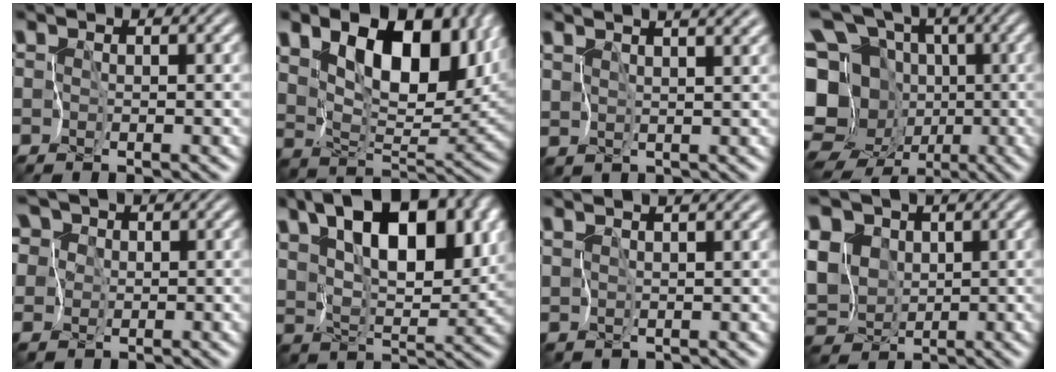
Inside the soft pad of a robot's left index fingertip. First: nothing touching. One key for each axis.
{"total": 12.8, "fx": 5.5, "fy": 6.7, "fz": 9.4, "tx": -0.166, "ty": -0.012, "tz": 0.106}
{"total": 5.5, "fx": 4.0, "fy": 2.1, "fz": 3.1, "tx": -0.062, "ty": 0.028, "tz": 0.055}
{"total": 15.1, "fx": -3.9, "fy": 12.5, "fz": 7.5, "tx": -0.170, "ty": 0.020, "tz": -0.078}
{"total": 11.3, "fx": 4.2, "fy": 8.9, "fz": 5.6, "tx": -0.141, "ty": 0.049, "tz": 0.035}
{"total": 11.1, "fx": 5.0, "fy": 5.4, "fz": 8.3, "tx": -0.148, "ty": 0.005, "tz": 0.086}
{"total": 2.9, "fx": 2.3, "fy": 0.8, "fz": 1.7, "tx": -0.040, "ty": 0.016, "tz": 0.037}
{"total": 10.7, "fx": 0.5, "fy": 8.9, "fz": 5.9, "tx": -0.105, "ty": 0.021, "tz": -0.021}